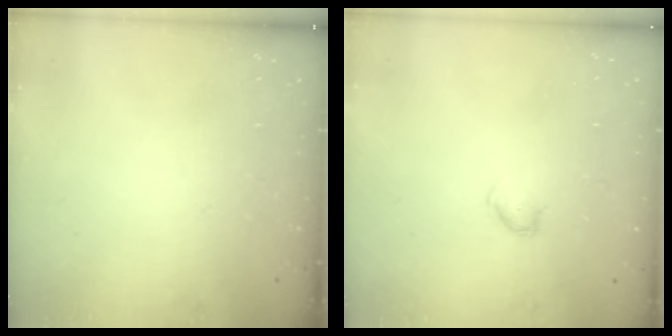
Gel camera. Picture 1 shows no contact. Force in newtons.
{"total": 5.3, "press": 5.2, "slide": 0.7}